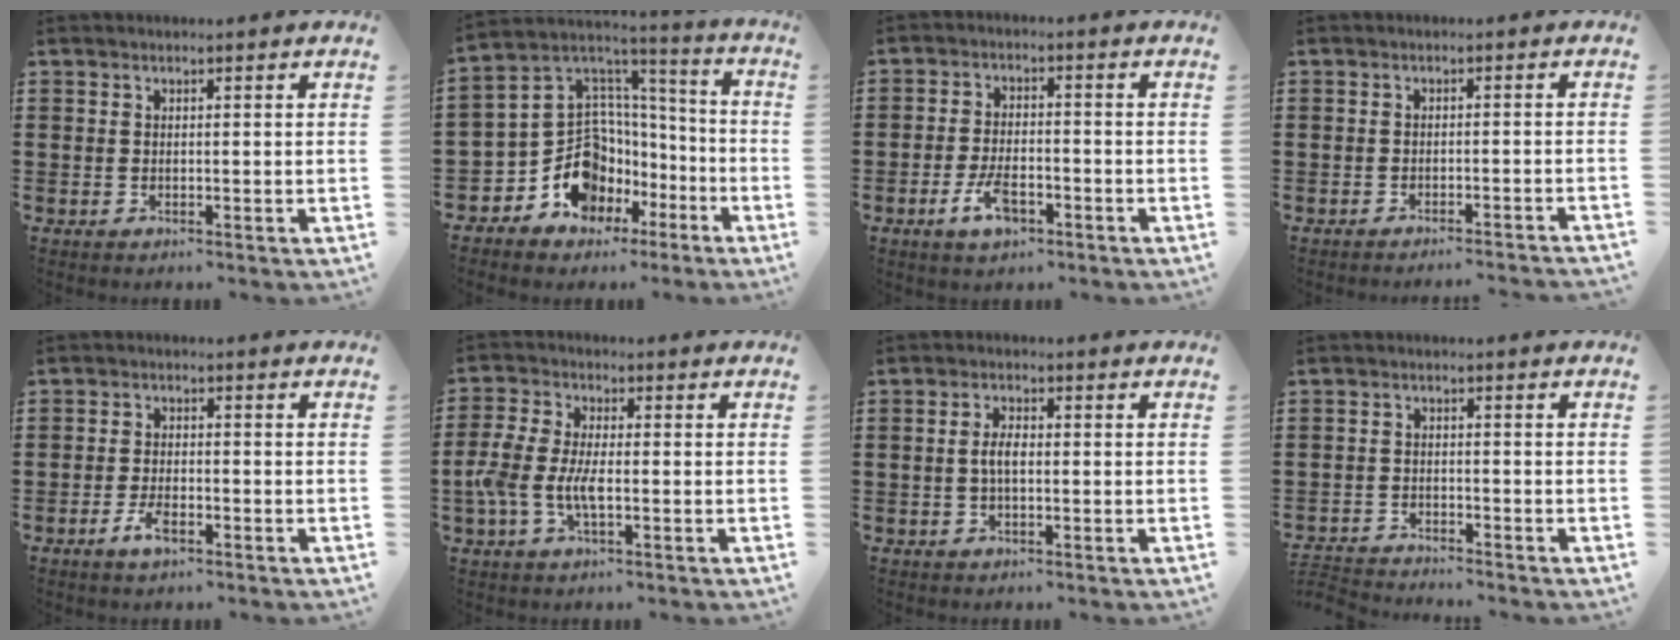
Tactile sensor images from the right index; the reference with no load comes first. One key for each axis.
{"total": 11.2, "fx": -4.0, "fy": 9.7, "fz": 3.8, "tx": -0.132, "ty": -0.018, "tz": -0.071}
{"total": 5.5, "fx": -2.8, "fy": 2.5, "fz": 4.0, "tx": -0.091, "ty": 0.001, "tz": -0.056}
{"total": 2.0, "fx": -1.9, "fy": -0.5, "fz": 0.3, "tx": -0.005, "ty": 0.002, "tz": -0.038}
{"total": 3.5, "fx": -1.9, "fy": 1.4, "fz": 2.6, "tx": -0.057, "ty": -0.001, "tz": -0.038}
{"total": 6.3, "fx": -2.0, "fy": 2.8, "fz": 5.3, "tx": -0.132, "ty": -0.007, "tz": -0.045}
{"total": 2.9, "fx": -0.5, "fy": 1.1, "fz": 2.6, "tx": -0.056, "ty": -0.001, "tz": -0.012}
{"total": 2.8, "fx": -2.7, "fy": 0.0, "fz": -0.4, "tx": -0.002, "ty": -0.001, "tz": -0.060}